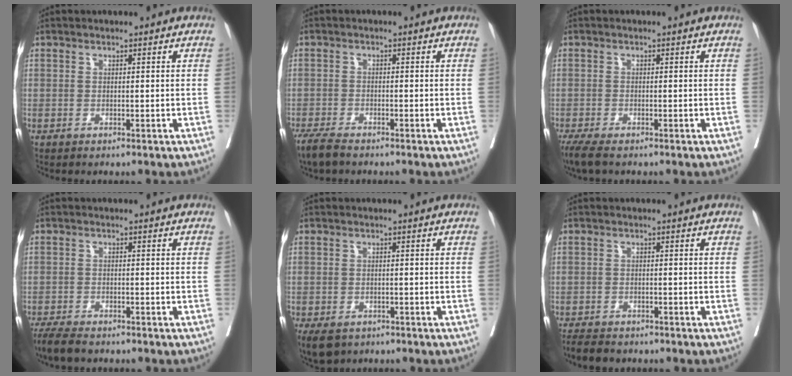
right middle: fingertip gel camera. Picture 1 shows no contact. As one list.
[{"total": 3.9, "force": [-3.3, 0.8, 2.1], "torque": [-0.042, -0.011, -0.059]}, {"total": 4.0, "force": [-3.1, 0.8, 2.4], "torque": [-0.046, -0.014, -0.054]}, {"total": 5.0, "force": [-4.2, 1.1, 2.3], "torque": [-0.042, -0.013, -0.073]}, {"total": 5.5, "force": [-3.8, 3.3, 2.3], "torque": [-0.035, -0.006, -0.056]}, {"total": 4.5, "force": [-3.9, 1.6, 1.5], "torque": [-0.027, -0.009, -0.062]}]